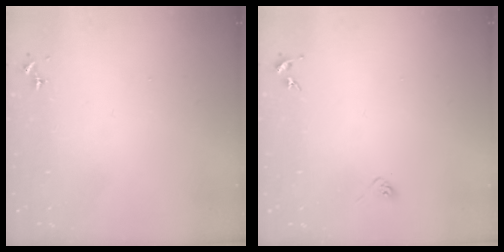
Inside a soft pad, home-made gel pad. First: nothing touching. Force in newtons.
{"total": 2.8, "press": 2.6, "slide": 1.1}